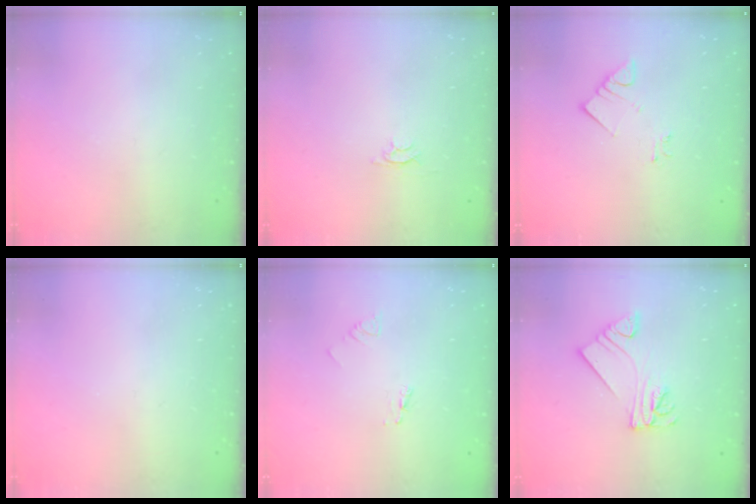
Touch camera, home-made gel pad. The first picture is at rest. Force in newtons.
{"total": 2.4, "press": 2.4, "slide": 0.3}
{"total": 3.3, "press": 3.3, "slide": 0.1}
{"total": 0.0}
{"total": 2.1, "press": 2.1, "slide": 0.1}
{"total": 7.9, "press": 7.9, "slide": 0.8}